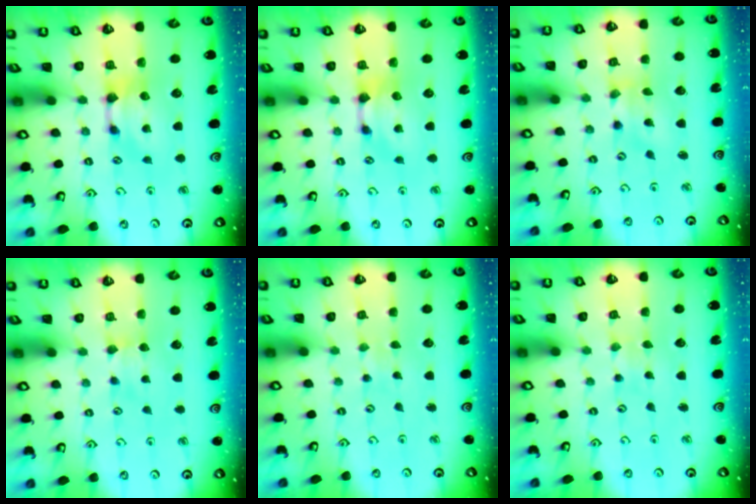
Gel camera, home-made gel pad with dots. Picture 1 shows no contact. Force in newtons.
{"total": 0.0}
{"total": 2.6, "press": 2.5, "slide": 0.9}
{"total": 2.4, "press": 2.3, "slide": 0.6}
{"total": 5.7, "press": 5.7, "slide": 0.2}
{"total": 4.8, "press": 4.8, "slide": 0.2}